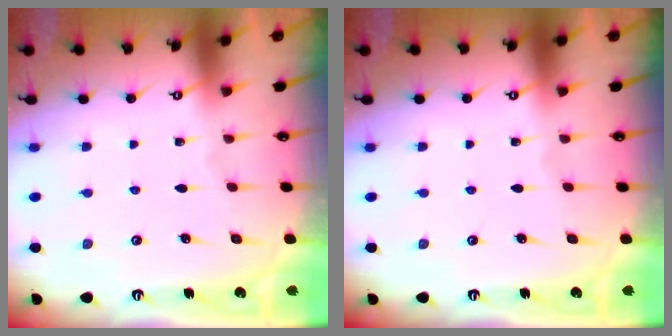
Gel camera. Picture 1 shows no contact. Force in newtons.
{"total": 0.0}